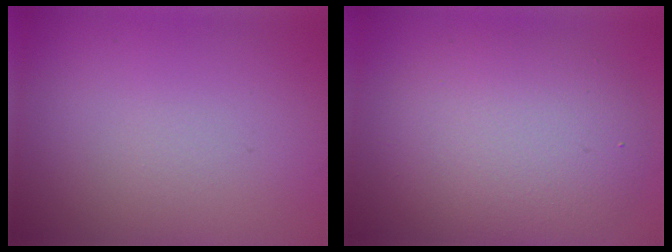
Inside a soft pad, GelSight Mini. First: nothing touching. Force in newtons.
{"total": 7.1, "press": 7.1, "slide": 0.3}